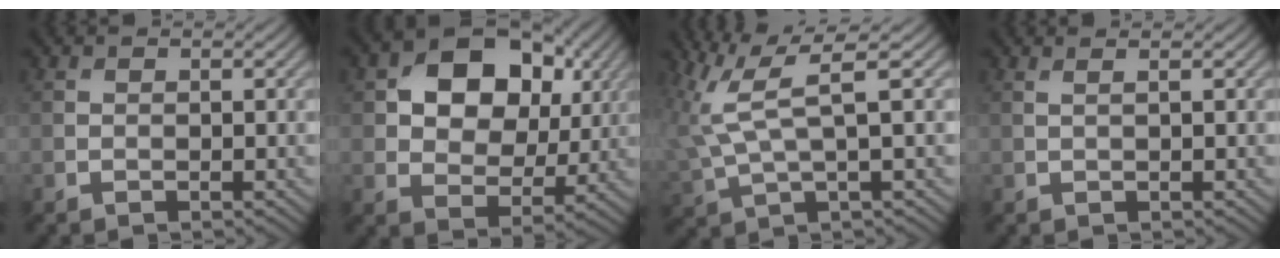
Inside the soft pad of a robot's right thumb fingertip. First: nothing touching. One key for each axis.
{"total": 12.8, "fx": 4.4, "fy": 9.1, "fz": 7.9, "tx": -0.147, "ty": 0.022, "tz": 0.065}
{"total": 7.5, "fx": 2.8, "fy": 1.9, "fz": 6.7, "tx": -0.159, "ty": 0.014, "tz": 0.058}
{"total": 1.1, "fx": 0.6, "fy": 0.2, "fz": 0.9, "tx": -0.010, "ty": 0.002, "tz": 0.004}